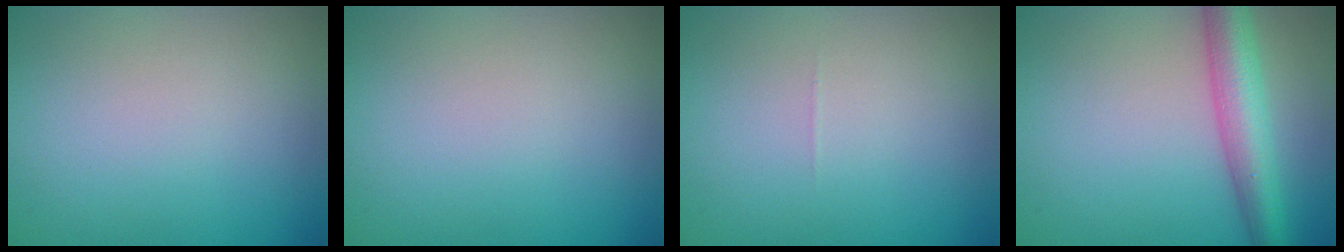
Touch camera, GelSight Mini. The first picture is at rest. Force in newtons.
{"total": 0.0}
{"total": 0.0}
{"total": 5.6, "press": 5.6, "slide": 0.2}